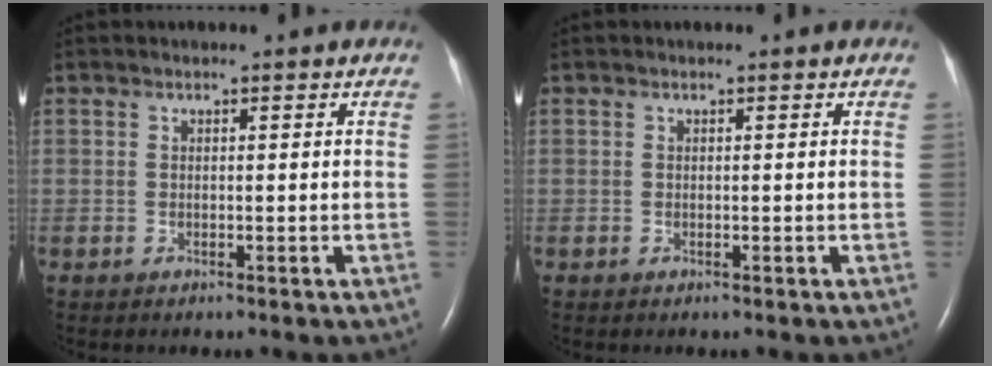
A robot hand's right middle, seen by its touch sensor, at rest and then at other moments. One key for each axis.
{"total": 0.0}